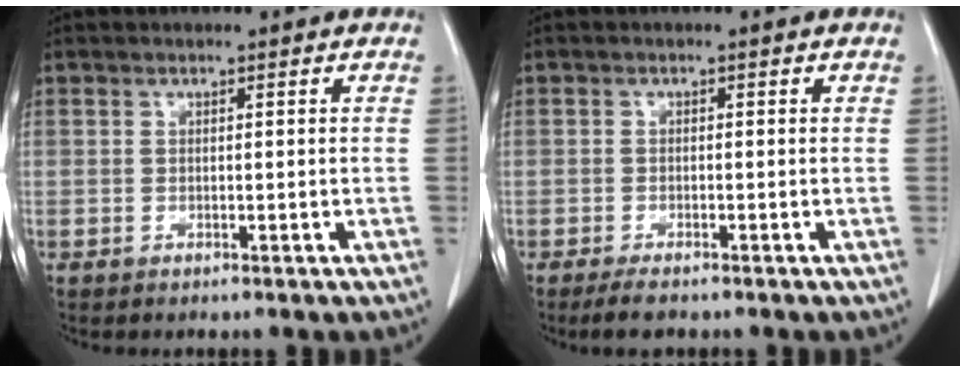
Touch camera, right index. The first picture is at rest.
{"total": 2.3, "force": [-1.7, 0.9, 1.2], "torque": [-0.028, -0.004, -0.027]}